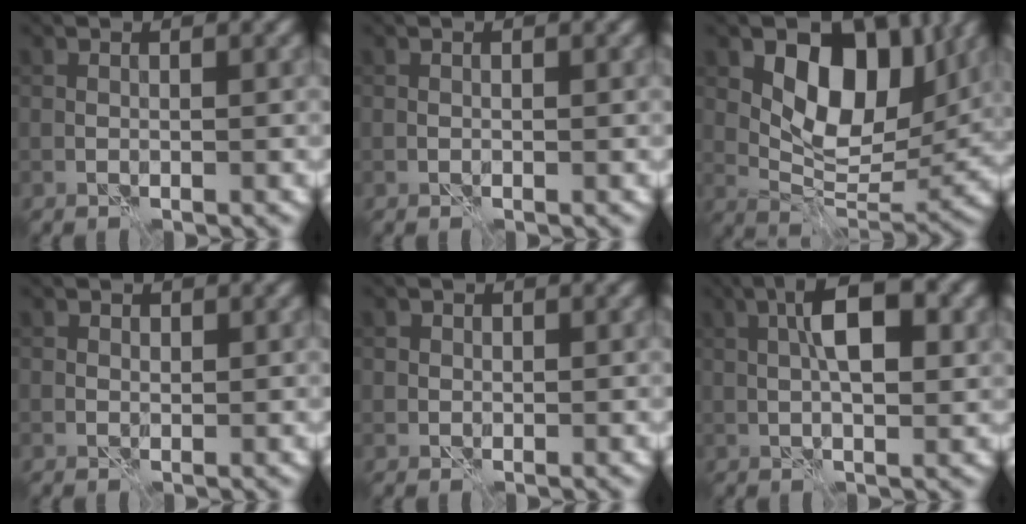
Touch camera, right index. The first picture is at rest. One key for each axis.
{"total": 0.0}
{"total": 9.5, "fx": 3.3, "fy": 6.0, "fz": 6.7, "tx": -0.100, "ty": -0.014, "tz": 0.057}
{"total": 0.8, "fx": 0.2, "fy": 0.7, "fz": 0.2, "tx": 0.000, "ty": -0.002, "tz": 0.003}
{"total": 1.2, "fx": 0.3, "fy": 1.1, "fz": 0.2, "tx": 0.002, "ty": -0.002, "tz": 0.004}
{"total": 6.1, "fx": 1.2, "fy": 2.3, "fz": 5.5, "tx": -0.091, "ty": 0.008, "tz": 0.014}